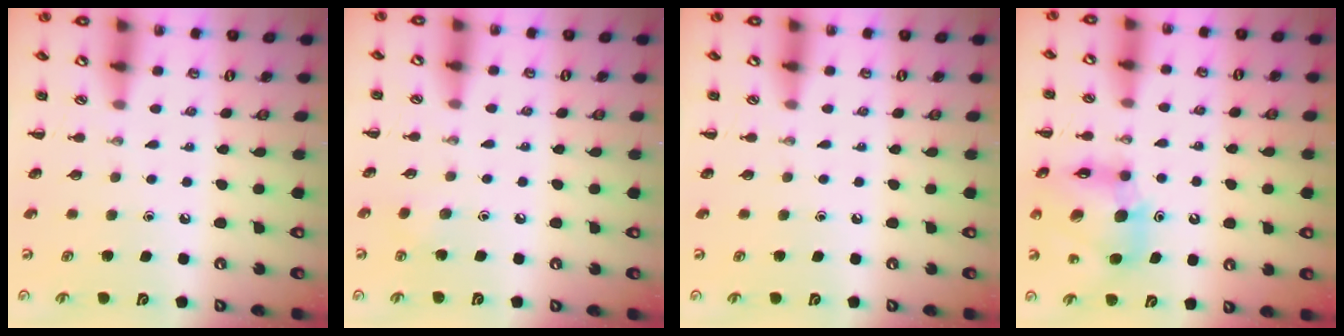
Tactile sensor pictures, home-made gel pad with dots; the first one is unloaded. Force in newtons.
{"total": 4.5, "press": 4.4, "slide": 1.1}
{"total": 0.0}
{"total": 13.9, "press": 13.3, "slide": 4.0}